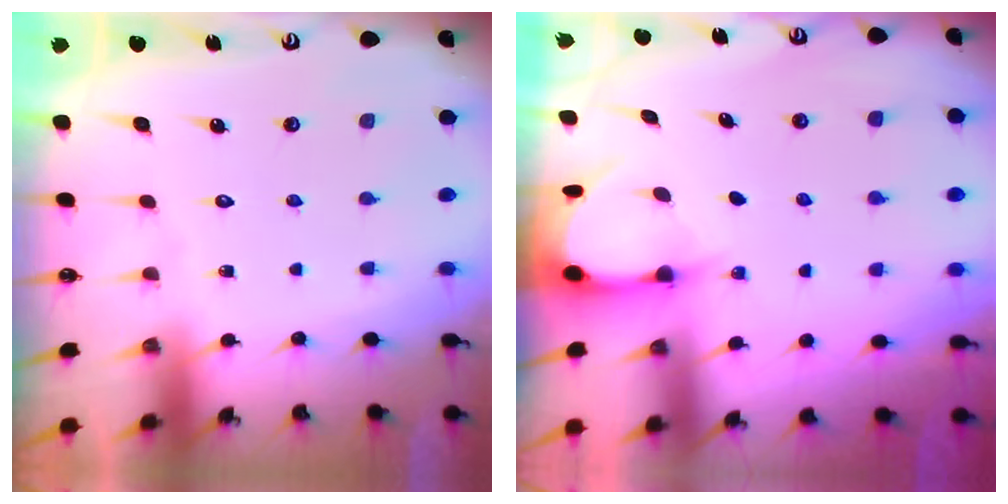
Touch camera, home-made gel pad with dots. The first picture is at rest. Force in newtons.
{"total": 3.2, "press": 3.1, "slide": 0.4}